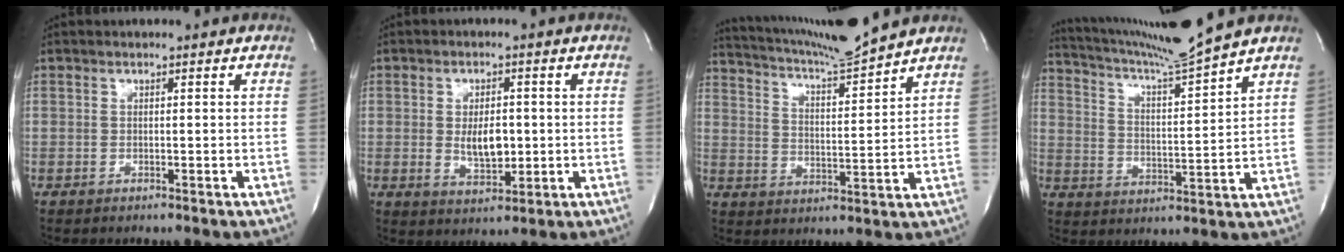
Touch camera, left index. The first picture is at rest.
{"total": 5.3, "force": [-0.4, 2.5, 4.7], "torque": [-0.082, -0.012, 0.001]}
{"total": 11.6, "force": [10.8, -2.0, 3.6], "torque": [-0.075, -0.024, 0.178]}
{"total": 12.2, "force": [11.0, -3.2, 4.1], "torque": [-0.084, -0.035, 0.189]}